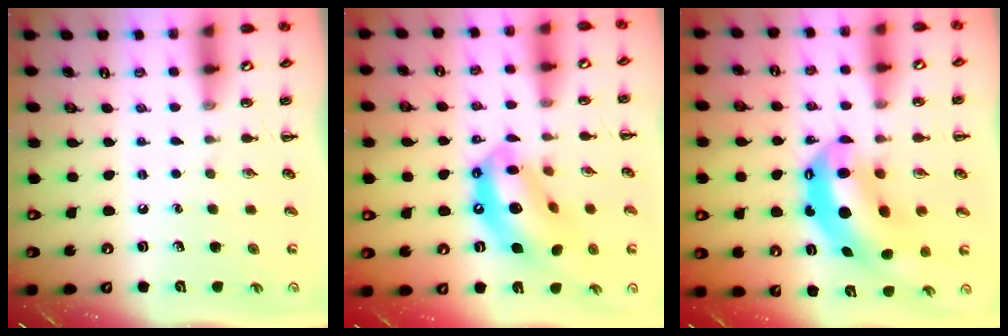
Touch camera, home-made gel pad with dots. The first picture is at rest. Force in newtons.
{"total": 16.0, "press": 15.5, "slide": 4.2}
{"total": 12.3, "press": 11.9, "slide": 2.9}